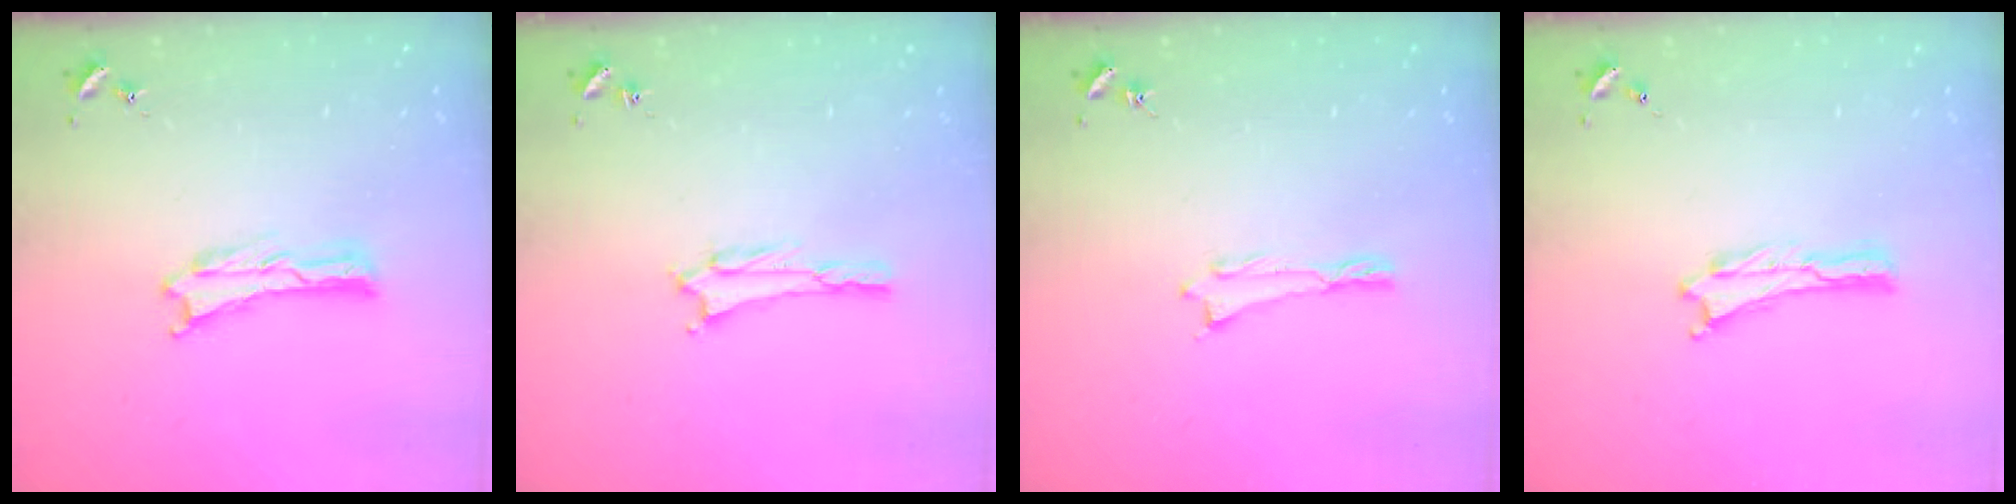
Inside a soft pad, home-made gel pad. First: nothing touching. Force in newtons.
{"total": 1.5, "press": 1.5, "slide": 0.3}
{"total": 0.0}
{"total": 0.0}